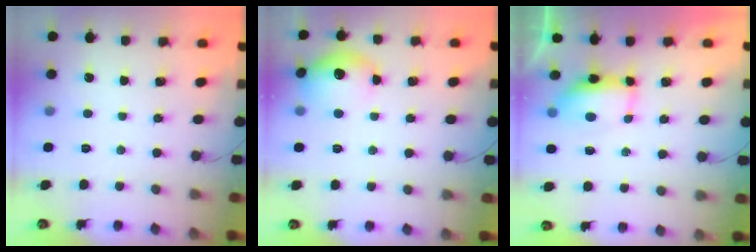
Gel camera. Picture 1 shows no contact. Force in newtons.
{"total": 13.6, "press": 13.6, "slide": 1.2}
{"total": 14.1, "press": 9.7, "slide": 10.3}